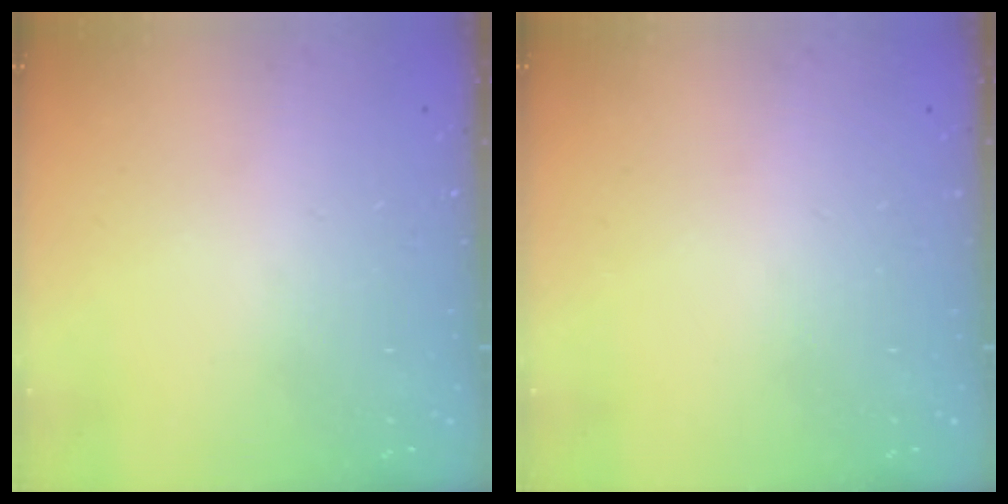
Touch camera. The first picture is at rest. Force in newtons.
{"total": 0.0}